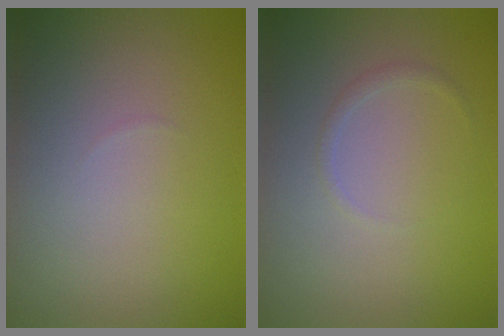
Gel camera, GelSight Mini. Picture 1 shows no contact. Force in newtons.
{"total": 0.7, "press": 0.7, "slide": 0.1}